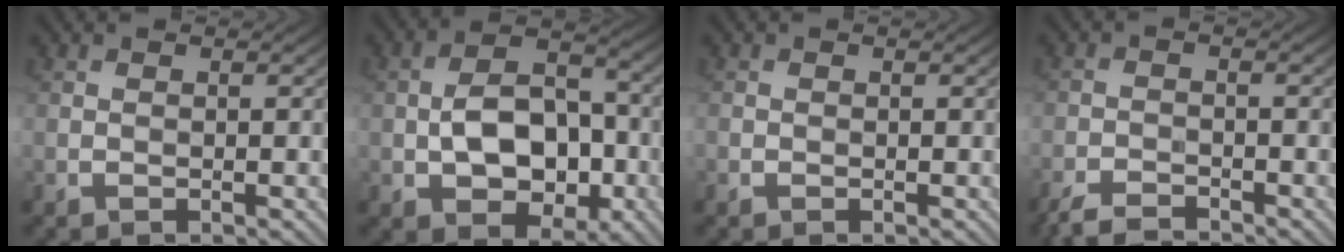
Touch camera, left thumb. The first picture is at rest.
{"total": 9.5, "force": [-1.8, 6.1, 7.0], "torque": [-0.121, 0.006, -0.035]}
{"total": 0.5, "force": [-0.2, 0.5, 0.0], "torque": [0.000, -0.005, -0.006]}
{"total": 4.0, "force": [-3.5, 0.9, 1.7], "torque": [-0.036, -0.007, -0.073]}